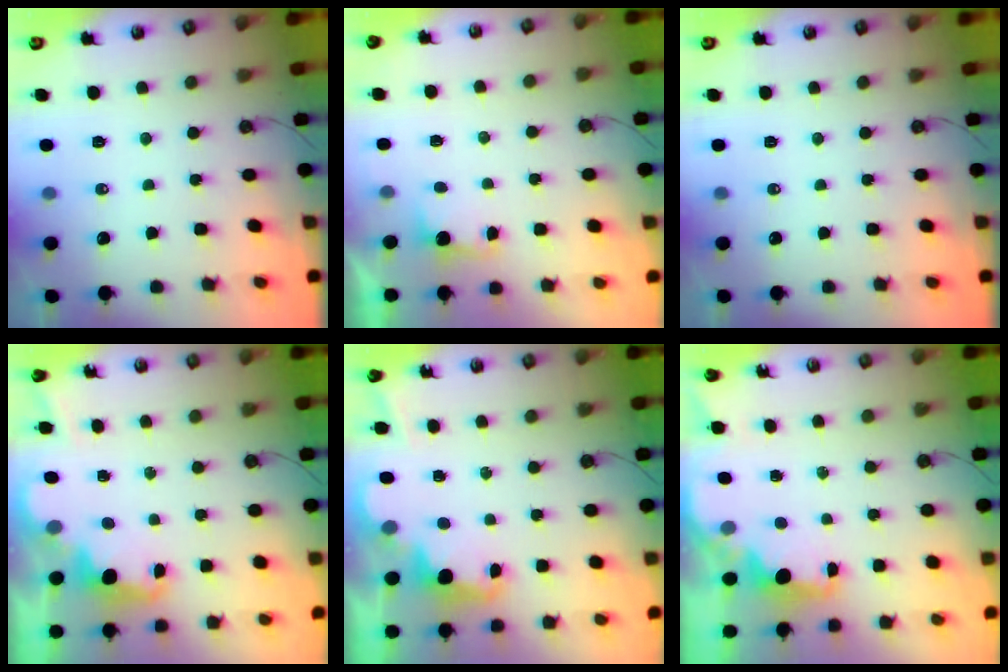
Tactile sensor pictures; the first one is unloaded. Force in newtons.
{"total": 2.3, "press": 2.1, "slide": 0.9}
{"total": 0.0}
{"total": 2.5, "press": 2.4, "slide": 0.5}
{"total": 2.6, "press": 2.5, "slide": 0.6}
{"total": 2.4, "press": 2.2, "slide": 0.8}